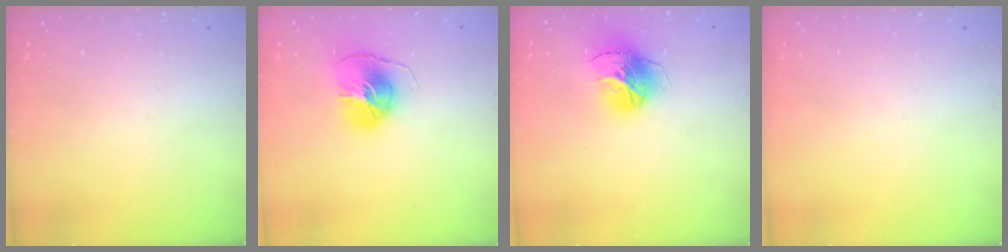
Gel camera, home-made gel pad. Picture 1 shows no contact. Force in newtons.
{"total": 8.7, "press": 8.7, "slide": 0.7}
{"total": 15.1, "press": 15.0, "slide": 1.5}
{"total": 0.0}